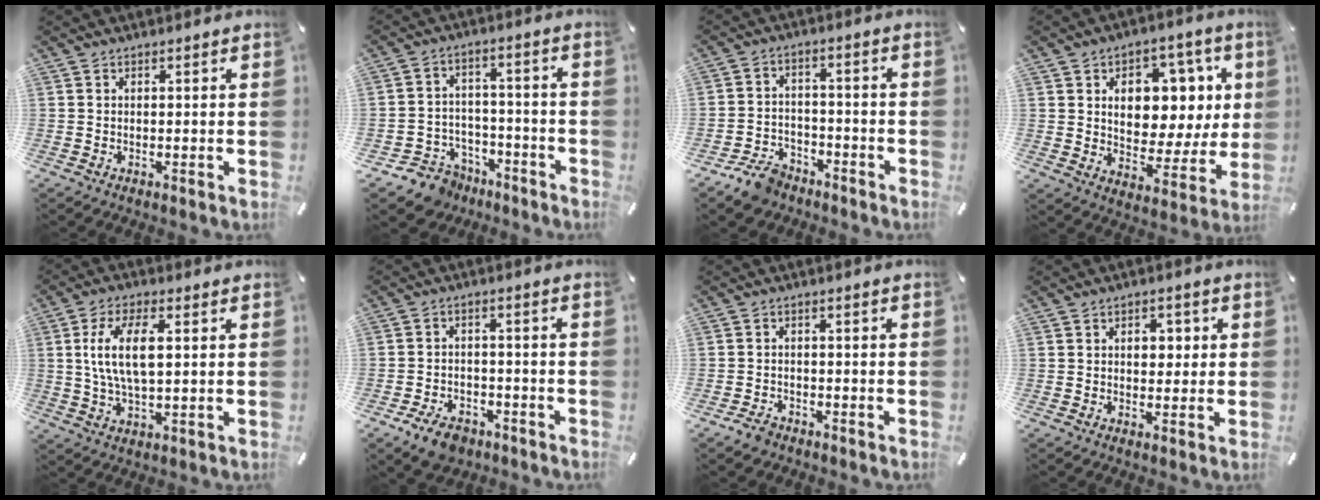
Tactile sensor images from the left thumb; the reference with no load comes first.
{"total": 8.4, "force": [-5.7, 6.0, 1.6], "torque": [-0.033, 0.036, -0.105]}
{"total": 8.0, "force": [-6.1, 4.4, 2.6], "torque": [-0.042, 0.042, -0.113]}
{"total": 11.0, "force": [3.3, 8.6, 6.0], "torque": [-0.071, -0.032, 0.059]}
{"total": 10.9, "force": [2.0, 4.7, 9.6], "torque": [-0.204, -0.002, 0.027]}
{"total": 6.3, "force": [-4.3, 3.8, 2.6], "torque": [-0.052, 0.023, -0.081]}
{"total": 2.9, "force": [-2.2, 1.7, 0.9], "torque": [-0.021, 0.011, -0.045]}
{"total": 4.1, "force": [0.5, 3.1, 2.7], "torque": [-0.024, -0.001, -0.002]}